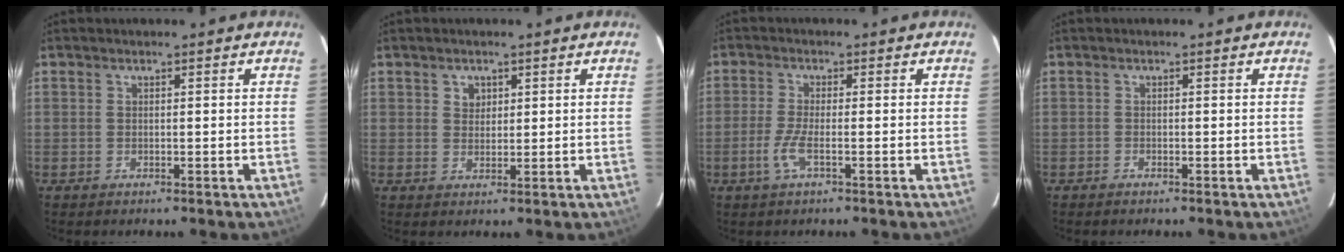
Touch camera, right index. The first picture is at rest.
{"total": 2.3, "force": [1.0, 2.0, 0.6], "torque": [-0.005, 0.007, 0.018]}
{"total": 4.0, "force": [-1.6, 0.4, 3.7], "torque": [-0.084, -0.005, -0.035]}
{"total": 0.6, "force": [-0.6, 0.2, 0.1], "torque": [-0.003, 0.001, -0.012]}